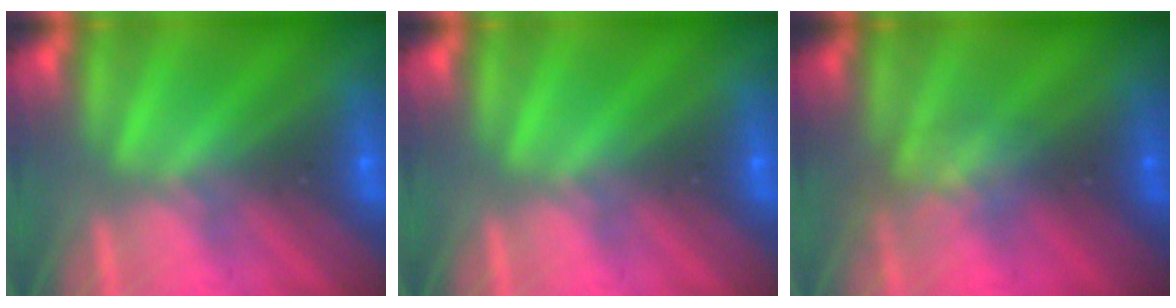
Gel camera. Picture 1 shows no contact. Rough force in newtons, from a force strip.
{"total": 0.0}
{"total": 2.8}